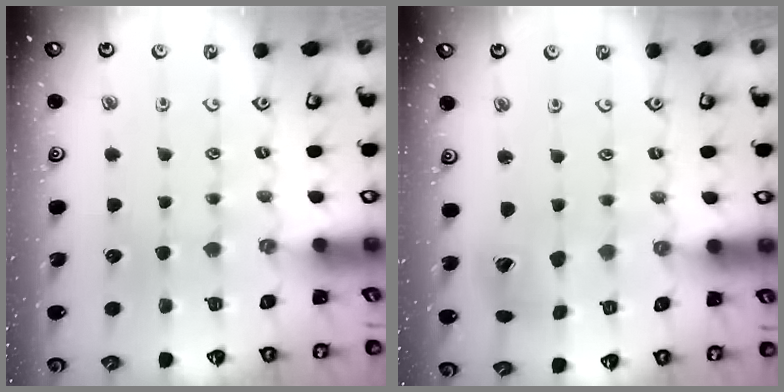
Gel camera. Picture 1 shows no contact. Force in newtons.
{"total": 8.8, "press": 8.7, "slide": 1.2}